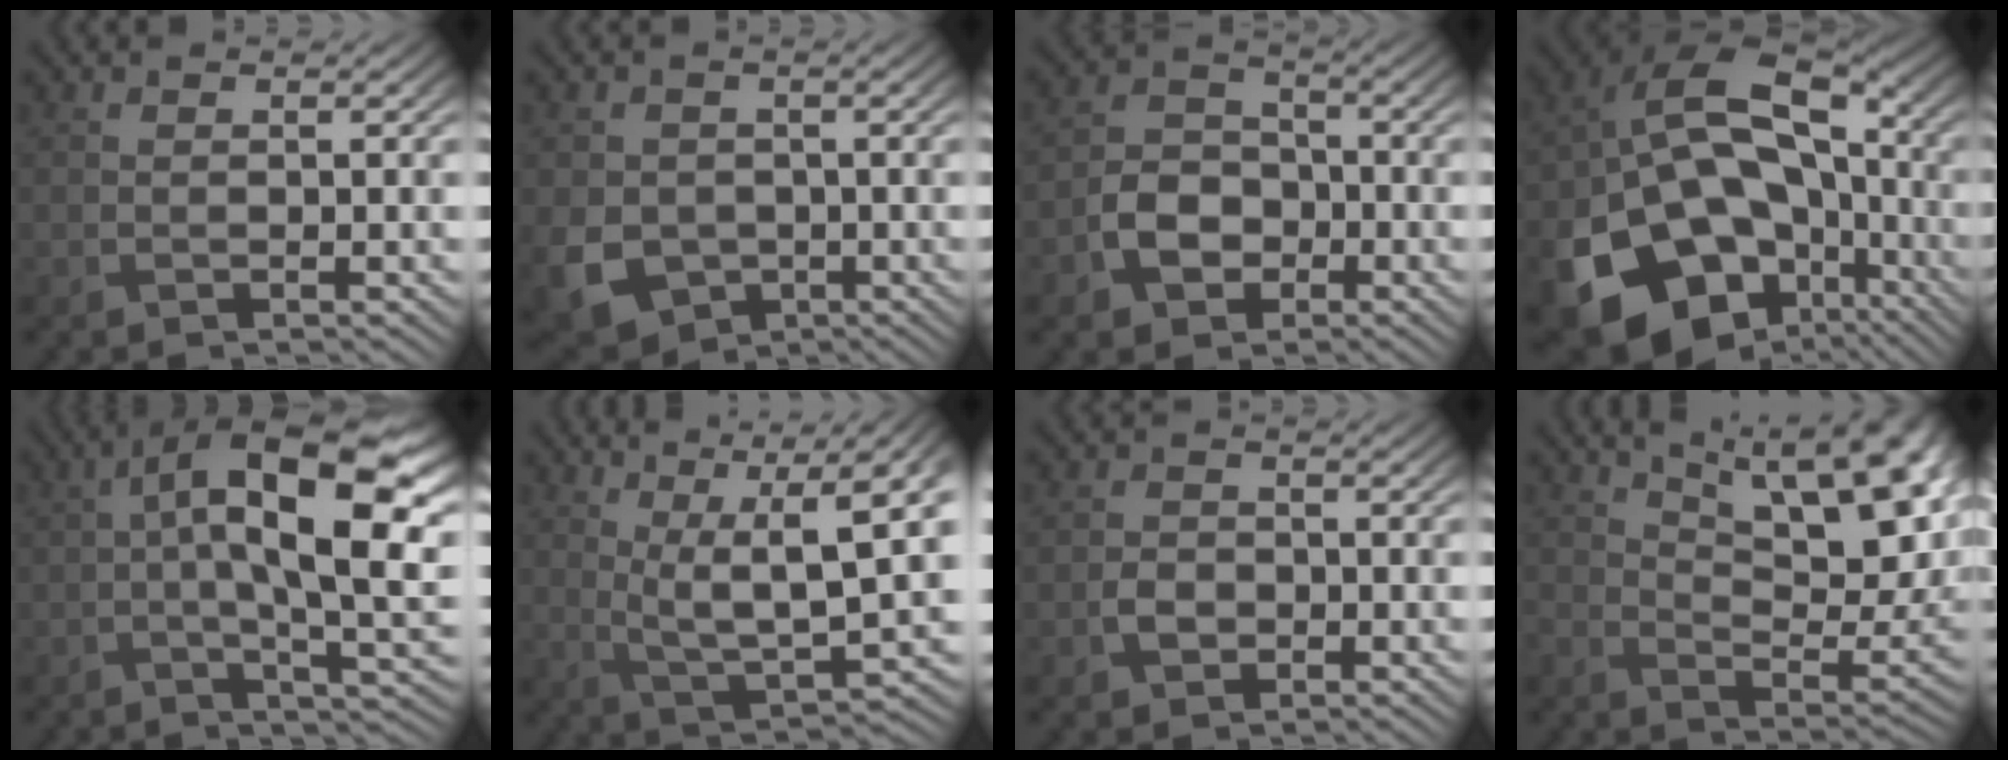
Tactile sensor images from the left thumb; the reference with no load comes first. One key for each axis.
{"total": 7.1, "fx": -2.0, "fy": 5.9, "fz": 3.6, "tx": -0.098, "ty": -0.030, "tz": -0.037}
{"total": 5.6, "fx": -2.4, "fy": 4.2, "fz": 2.8, "tx": -0.057, "ty": 0.003, "tz": -0.054}
{"total": 22.3, "fx": -7.5, "fy": 16.3, "fz": 13.4, "tx": -0.277, "ty": -0.044, "tz": -0.112}
{"total": 15.5, "fx": 1.9, "fy": 5.9, "fz": 14.2, "tx": -0.222, "ty": 0.008, "tz": 0.029}
{"total": 12.6, "fx": 3.4, "fy": 3.8, "fz": 11.5, "tx": -0.210, "ty": 0.012, "tz": 0.068}
{"total": 2.1, "fx": -0.7, "fy": 1.6, "fz": 1.0, "tx": -0.020, "ty": 0.000, "tz": -0.018}
{"total": 15.5, "fx": 7.4, "fy": 6.6, "fz": 11.9, "tx": -0.189, "ty": 0.018, "tz": 0.109}